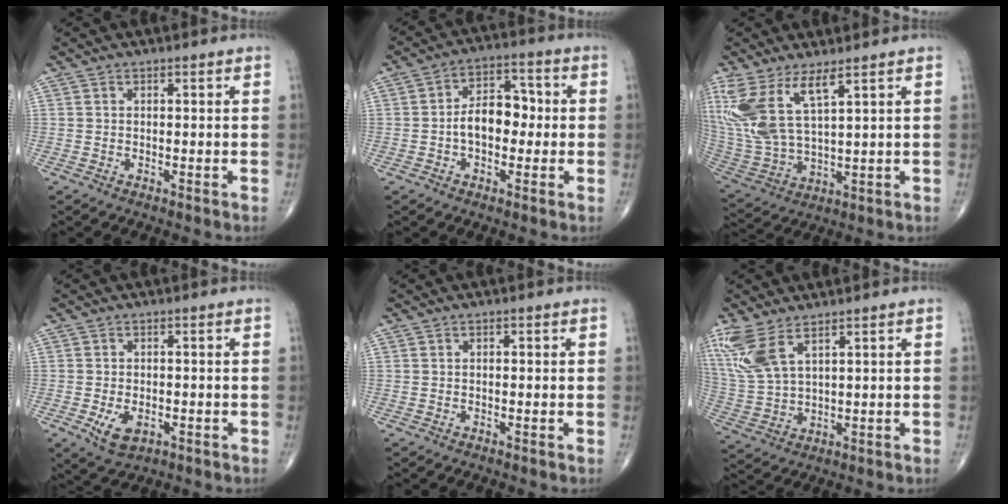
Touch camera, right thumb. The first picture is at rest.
{"total": 8.6, "force": [-0.8, 5.6, 6.5], "torque": [-0.082, 0.030, -0.024]}
{"total": 14.1, "force": [7.1, 4.7, 11.2], "torque": [-0.260, -0.031, 0.159]}
{"total": 5.2, "force": [-1.6, 3.1, 3.8], "torque": [-0.063, -0.004, -0.019]}
{"total": 0.6, "force": [0.1, 0.3, 0.5], "torque": [-0.012, 0.002, 0.003]}
{"total": 10.1, "force": [5.9, 3.8, 7.2], "torque": [-0.175, -0.015, 0.137]}